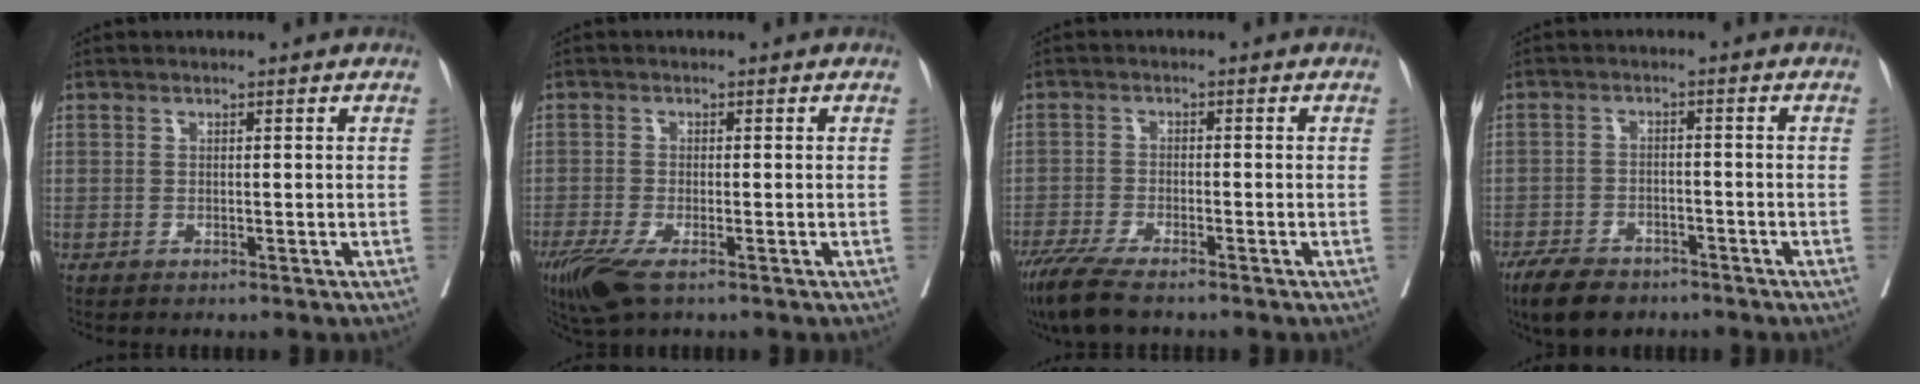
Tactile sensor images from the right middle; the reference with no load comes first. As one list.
[{"total": 5.9, "force": [-3.7, 1.5, 4.4], "torque": [-0.083, -0.016, -0.067]}, {"total": 7.3, "force": [-5.7, 1.1, 4.4], "torque": [-0.077, -0.019, -0.101]}, {"total": 7.1, "force": [-5.5, 3.1, 3.1], "torque": [-0.058, -0.005, -0.093]}]